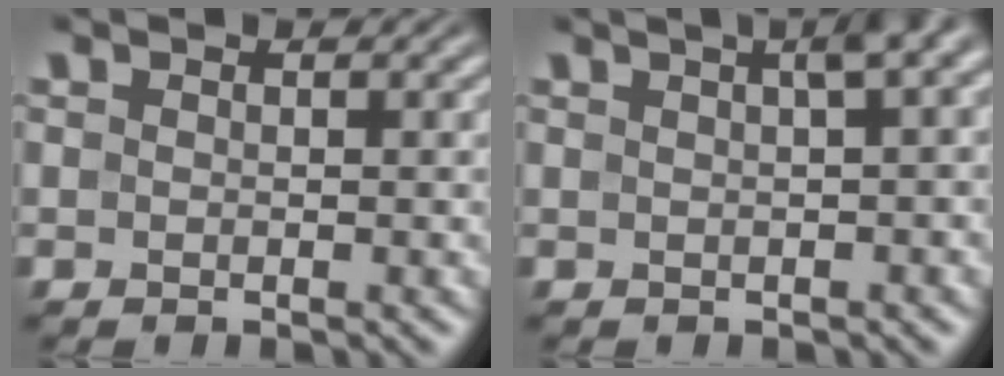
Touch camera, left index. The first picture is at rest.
{"total": 4.7, "force": [1.6, 1.4, 4.2], "torque": [-0.036, 0.021, 0.018]}